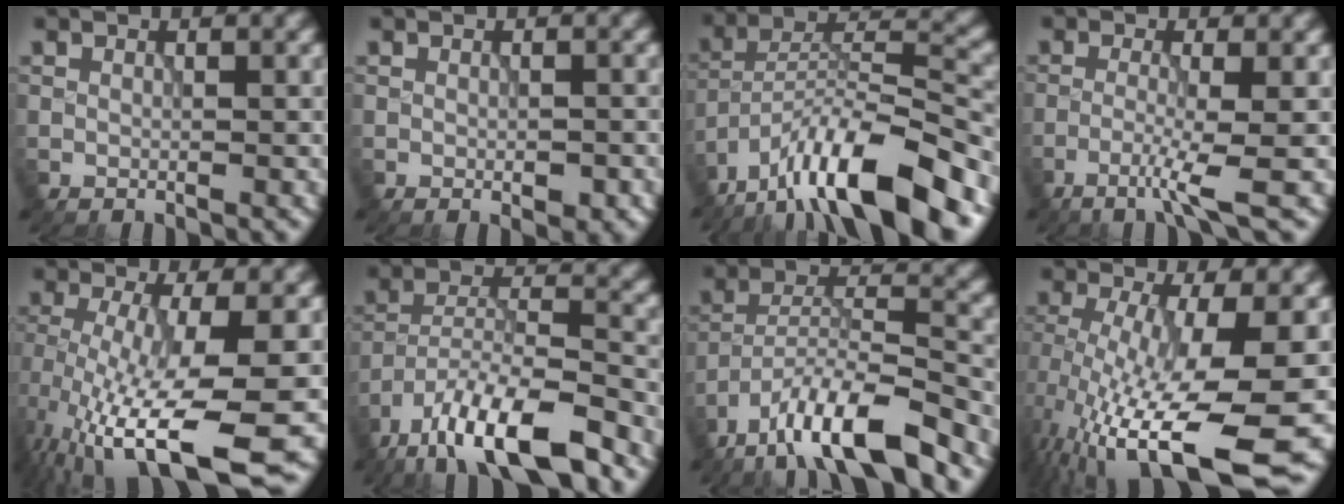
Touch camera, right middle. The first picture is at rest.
{"total": 1.5, "force": [-0.5, 0.7, 1.2], "torque": [-0.018, -0.001, -0.006]}
{"total": 13.8, "force": [-9.6, 3.7, 9.1], "torque": [-0.155, 0.017, -0.178]}
{"total": 3.4, "force": [-1.6, 0.0, 3.0], "torque": [-0.052, 0.004, -0.044]}
{"total": 13.2, "force": [-4.8, 3.4, 11.9], "torque": [-0.224, -0.025, -0.072]}
{"total": 11.6, "force": [-8.3, 3.3, 7.4], "torque": [-0.124, 0.010, -0.157]}
{"total": 10.3, "force": [-7.5, 2.5, 6.6], "torque": [-0.109, 0.010, -0.143]}
{"total": 14.3, "force": [-4.6, 4.2, 12.9], "torque": [-0.241, -0.021, -0.066]}